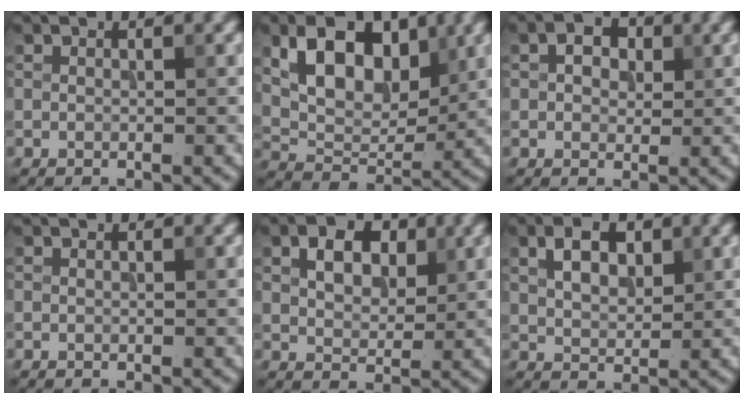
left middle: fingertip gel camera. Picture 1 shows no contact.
{"total": 7.8, "force": [3.0, 4.8, 5.3], "torque": [-0.094, -0.007, 0.051]}
{"total": 2.5, "force": [0.7, 1.7, 1.6], "torque": [-0.025, 0.002, 0.010]}
{"total": 0.0}
{"total": 4.0, "force": [1.6, 2.6, 2.7], "torque": [-0.049, 0.005, 0.023]}
{"total": 3.7, "force": [1.5, 2.2, 2.6], "torque": [-0.049, 0.005, 0.027]}